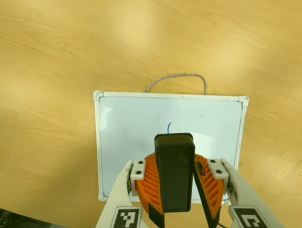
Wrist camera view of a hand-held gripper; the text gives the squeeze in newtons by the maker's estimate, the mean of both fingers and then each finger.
{"total": 9.9, "left": 10.0, "right": 9.8}